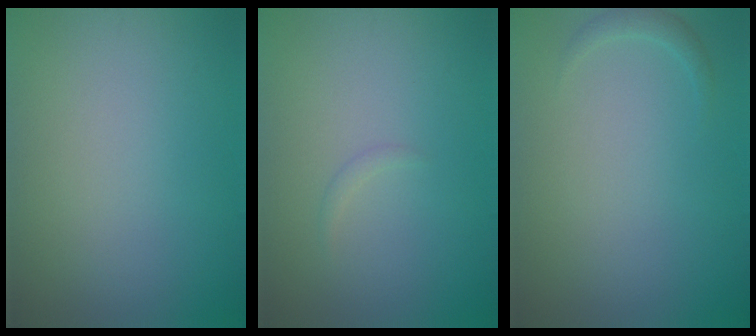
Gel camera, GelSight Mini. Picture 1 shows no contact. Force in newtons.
{"total": 0.6, "press": 0.6, "slide": 0.0}
{"total": 0.9, "press": 0.9, "slide": 0.1}